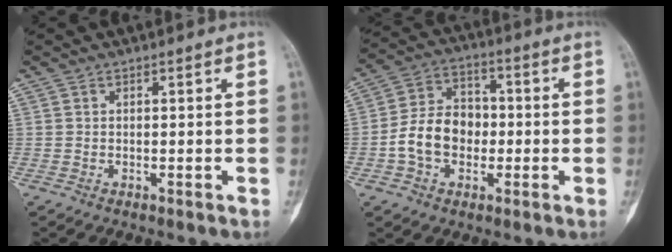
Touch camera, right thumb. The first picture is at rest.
{"total": 10.8, "force": [-1.9, 8.2, 6.9], "torque": [-0.101, 0.036, -0.043]}